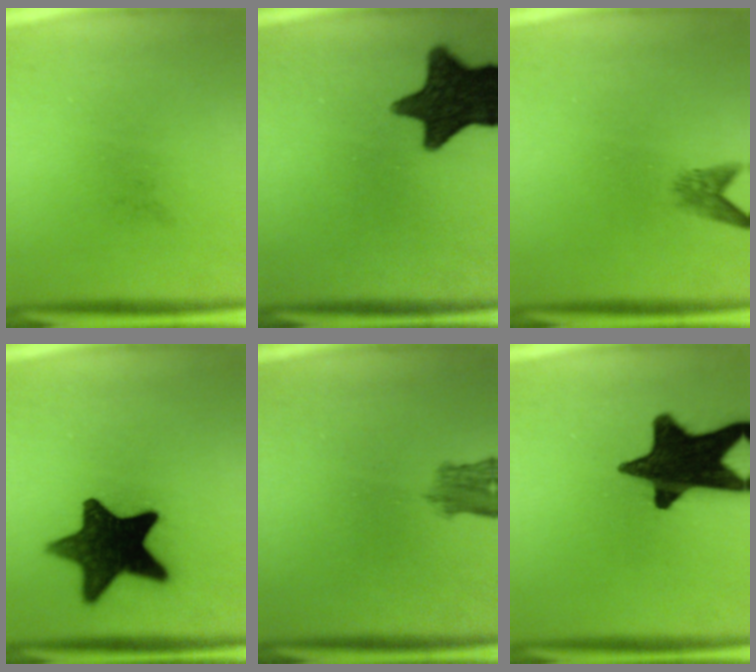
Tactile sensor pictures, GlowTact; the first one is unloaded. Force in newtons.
{"total": 14.2}
{"total": 2.0}
{"total": 15.8}
{"total": 3.2}
{"total": 17.4}